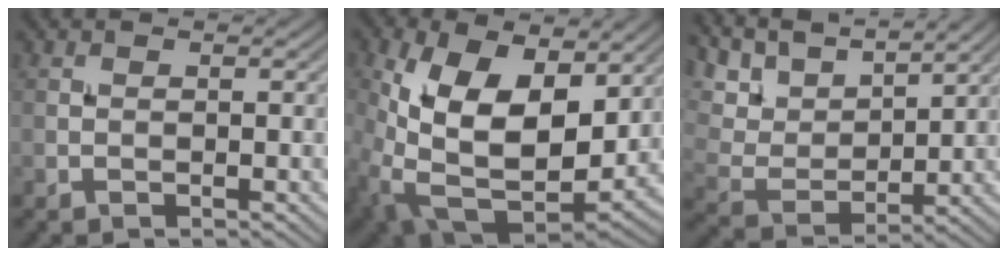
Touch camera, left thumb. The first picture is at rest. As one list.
[{"total": 16.7, "force": [2.6, 9.8, 13.3], "torque": [-0.260, -0.031, 0.057]}, {"total": 9.2, "force": [6.8, 3.0, 5.4], "torque": [-0.131, 0.001, 0.118]}]